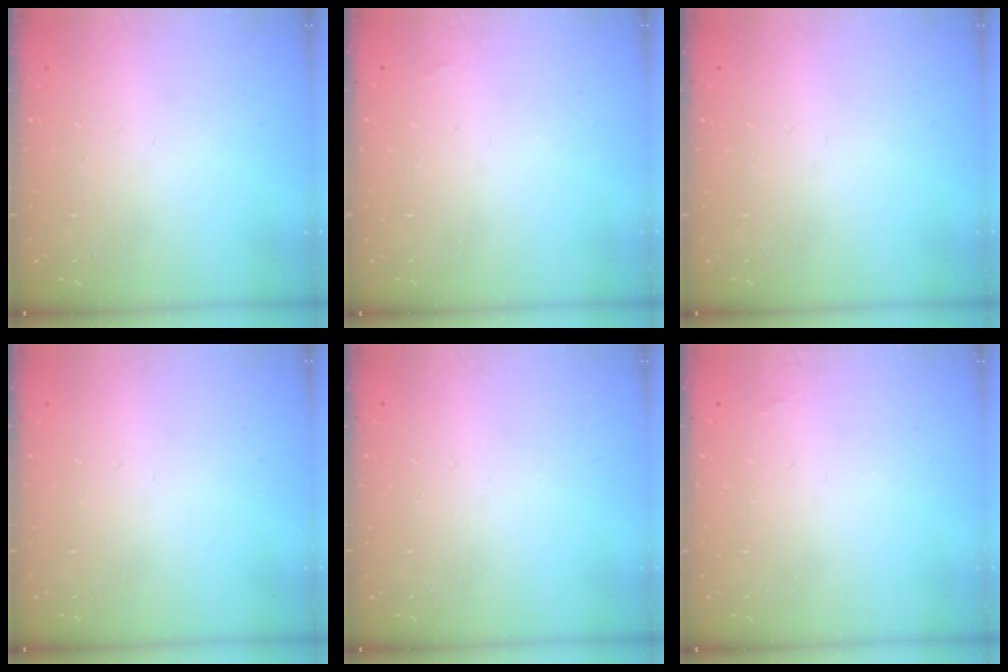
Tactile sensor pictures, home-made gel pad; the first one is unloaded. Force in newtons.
{"total": 1.3, "press": 1.3, "slide": 0.2}
{"total": 0.0}
{"total": 0.0}
{"total": 0.0}
{"total": 1.3, "press": 1.3, "slide": 0.2}